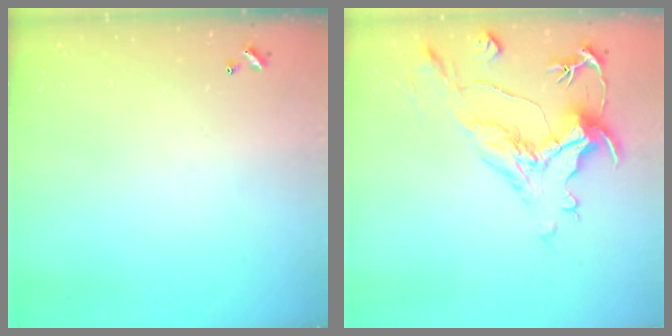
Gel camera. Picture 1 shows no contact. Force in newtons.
{"total": 1.9, "press": 0.8, "slide": 1.7}